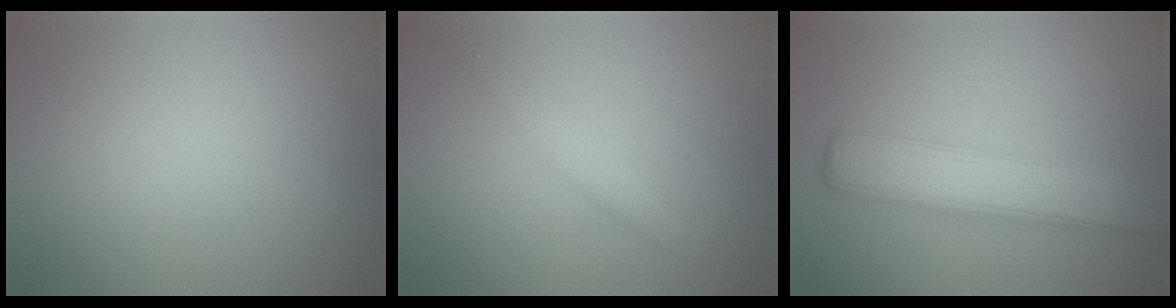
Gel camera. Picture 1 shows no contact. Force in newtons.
{"total": 1.7, "press": 1.7, "slide": 0.0}
{"total": 5.3, "press": 5.3, "slide": 0.1}